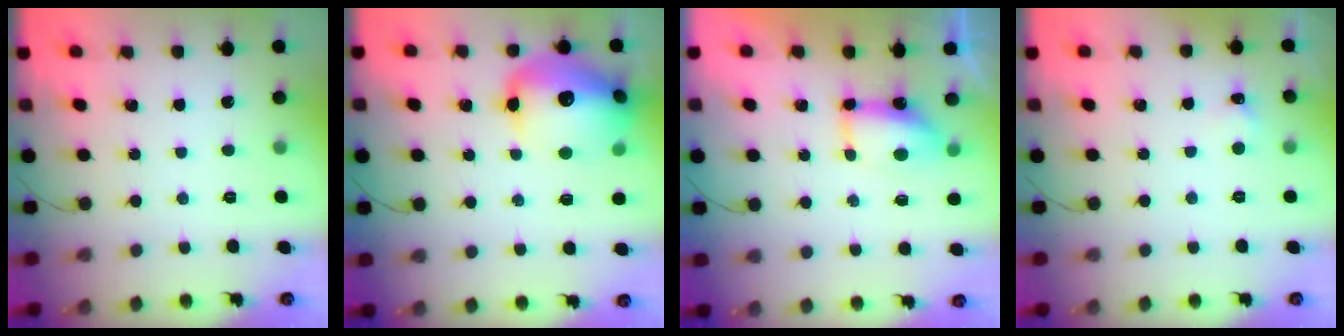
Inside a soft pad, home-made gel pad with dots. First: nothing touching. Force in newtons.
{"total": 19.5, "press": 19.2, "slide": 3.2}
{"total": 7.1, "press": 7.1, "slide": 0.5}
{"total": 4.9, "press": 4.7, "slide": 1.1}